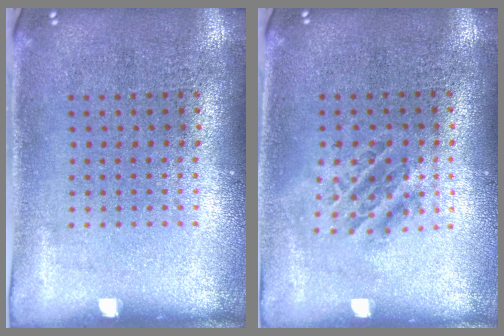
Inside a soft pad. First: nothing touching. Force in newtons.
{"total": 1.2, "press": 1.1, "slide": 0.6}